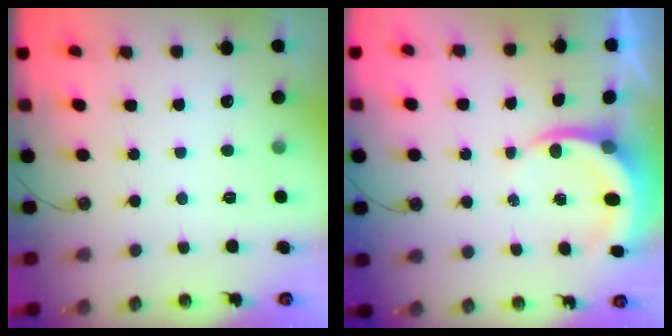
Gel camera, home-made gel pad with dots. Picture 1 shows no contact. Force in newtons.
{"total": 4.9, "press": 4.9, "slide": 0.4}